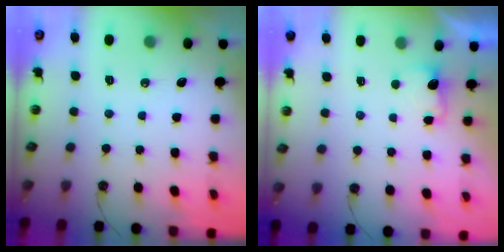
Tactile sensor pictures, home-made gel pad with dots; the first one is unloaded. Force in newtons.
{"total": 2.7, "press": 2.5, "slide": 0.9}